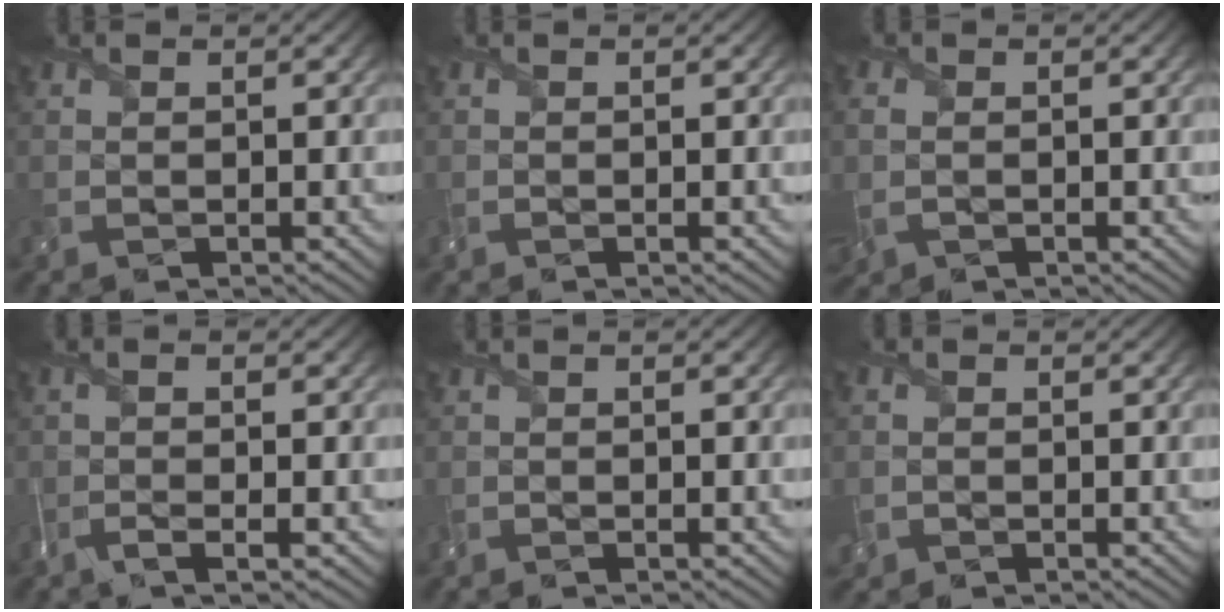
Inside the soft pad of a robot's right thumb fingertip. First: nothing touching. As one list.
[{"total": 0.0}, {"total": 3.2, "force": [-0.4, 2.3, 2.1], "torque": [-0.070, -0.007, -0.007]}, {"total": 2.4, "force": [-0.7, 0.3, 2.3], "torque": [-0.046, 0.001, -0.022]}, {"total": 0.0}, {"total": 1.8, "force": [-0.4, 1.7, 0.6], "torque": [-0.020, -0.005, -0.011]}]